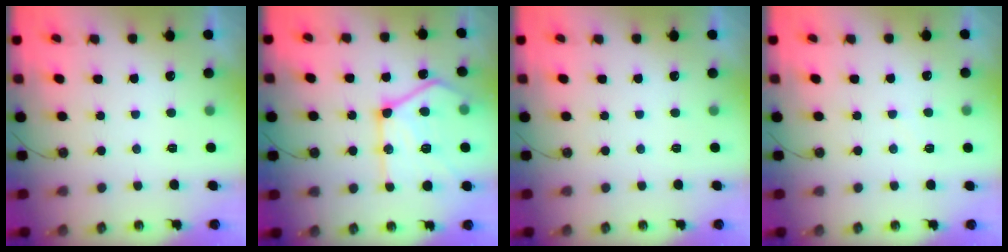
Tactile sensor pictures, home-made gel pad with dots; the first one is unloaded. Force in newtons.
{"total": 23.1, "press": 23.1, "slide": 2.0}
{"total": 0.0}
{"total": 2.5, "press": 2.5, "slide": 0.3}